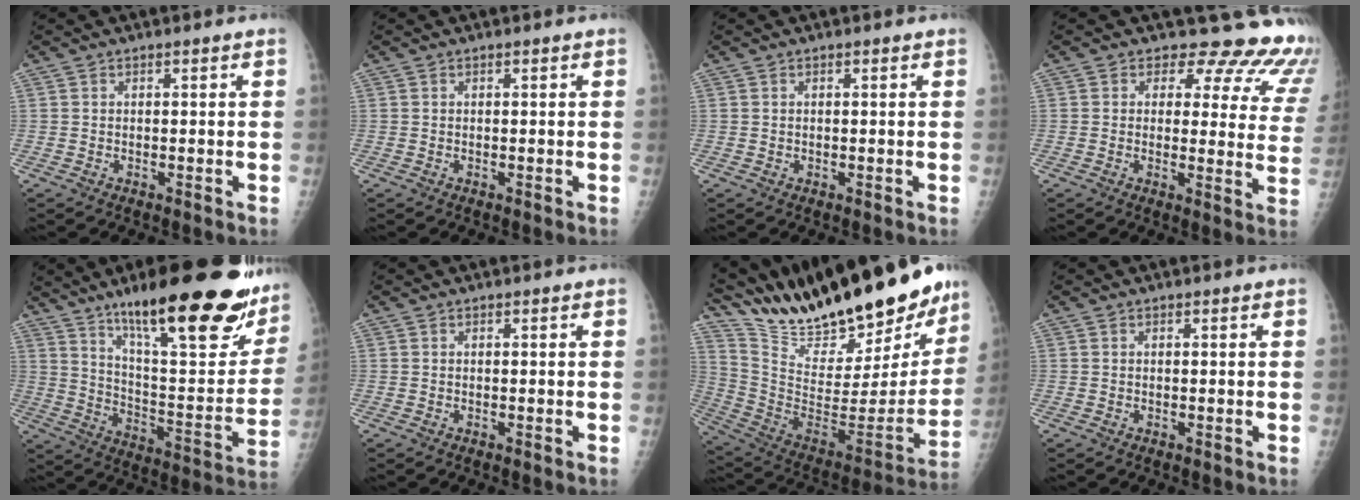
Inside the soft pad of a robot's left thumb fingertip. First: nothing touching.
{"total": 0.0}
{"total": 0.0}
{"total": 16.4, "force": [15.0, 5.9, 3.2], "torque": [0.016, -0.119, 0.135]}
{"total": 30.2, "force": [19.1, 7.9, 22.0], "torque": [-0.284, -0.072, 0.292]}
{"total": 0.0}
{"total": 35.0, "force": [28.4, 9.7, 18.0], "torque": [-0.279, -0.113, 0.436]}
{"total": 0.0}